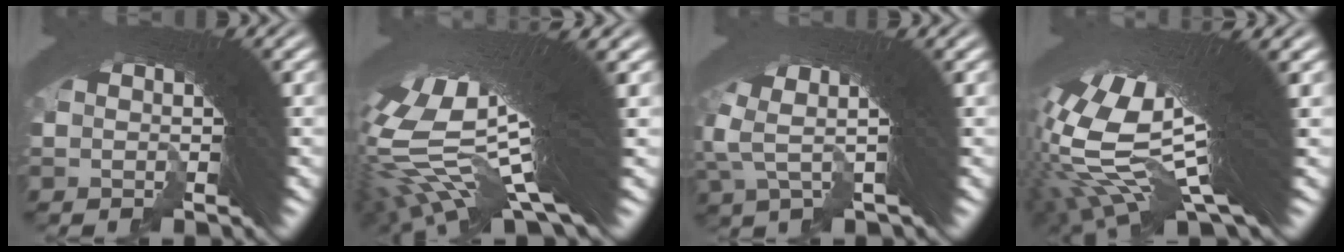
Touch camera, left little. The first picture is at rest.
{"total": 18.7, "force": [4.2, 7.3, 16.7], "torque": [-0.283, -0.005, 0.083]}
{"total": 8.3, "force": [3.5, 3.4, 6.7], "torque": [-0.109, 0.030, 0.037]}
{"total": 18.6, "force": [4.0, 7.3, 16.6], "torque": [-0.286, -0.008, 0.077]}